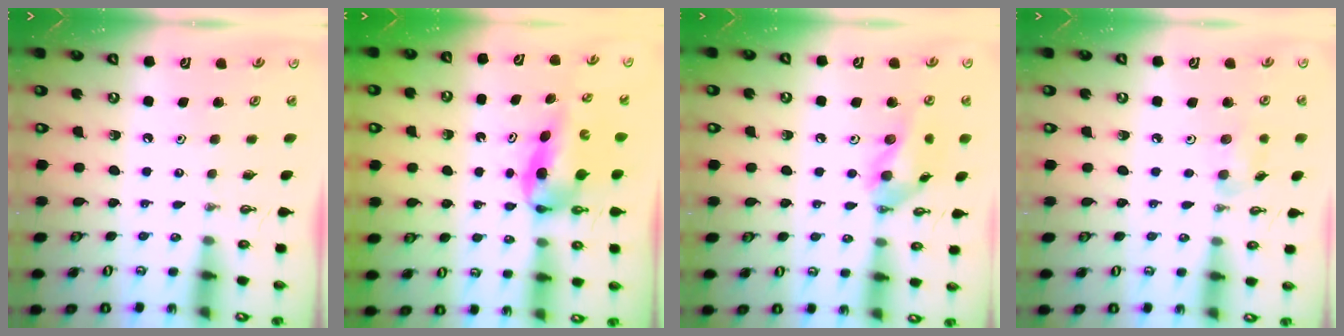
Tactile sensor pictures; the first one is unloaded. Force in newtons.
{"total": 7.2, "press": 6.8, "slide": 2.4}
{"total": 12.7, "press": 12.6, "slide": 2.1}
{"total": 7.4, "press": 7.3, "slide": 1.5}